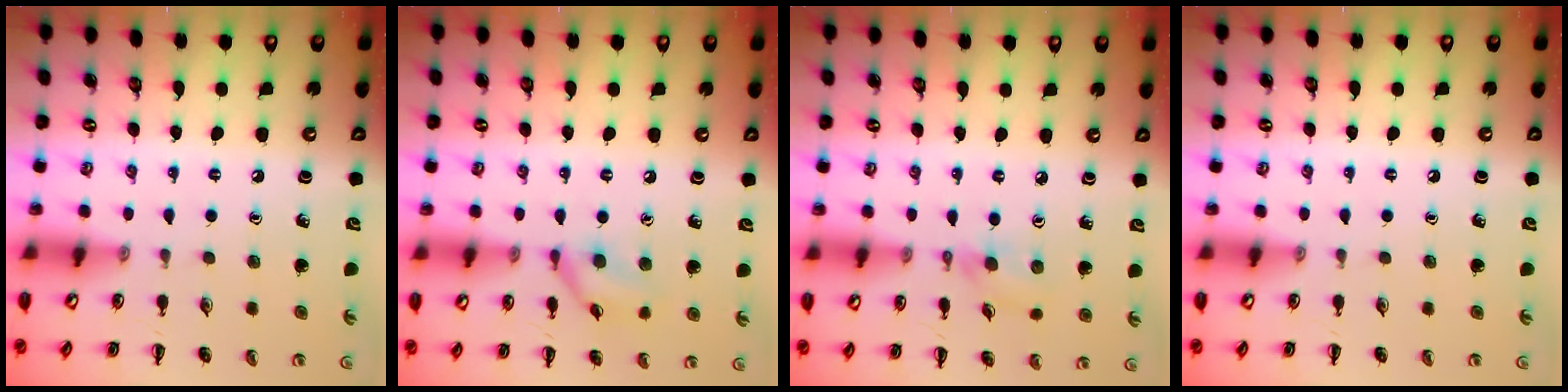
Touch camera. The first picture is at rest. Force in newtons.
{"total": 8.9, "press": 8.8, "slide": 1.0}
{"total": 3.7, "press": 3.5, "slide": 1.3}
{"total": 0.0}